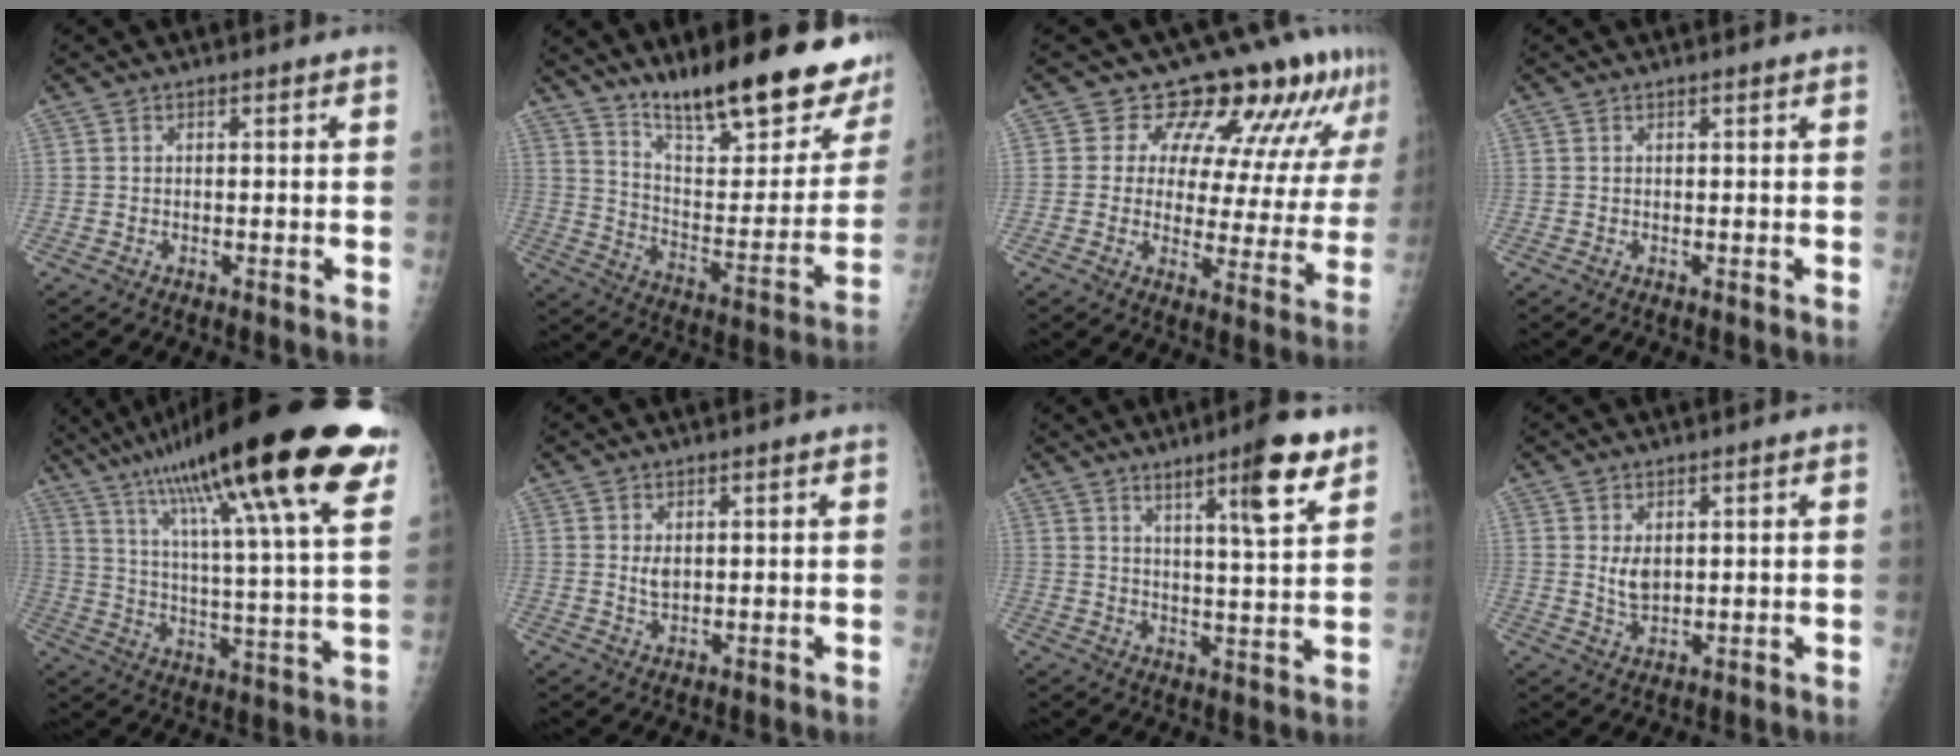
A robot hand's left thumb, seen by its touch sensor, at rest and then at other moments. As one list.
[{"total": 26.4, "force": [19.9, 6.8, 16.0], "torque": [-0.197, -0.103, 0.294]}, {"total": 15.4, "force": [11.4, 7.4, 7.4], "torque": [-0.041, -0.058, 0.124]}, {"total": 0.5, "force": [0.4, 0.0, 0.3], "torque": [-0.009, 0.000, 0.008]}, {"total": 33.6, "force": [21.4, 4.6, 25.5], "torque": [-0.370, -0.046, 0.331]}, {"total": 2.4, "force": [0.8, 1.1, 1.9], "torque": [-0.030, -0.006, 0.018]}, {"total": 10.9, "force": [6.9, 1.1, 8.4], "torque": [-0.118, -0.041, 0.102]}, {"total": 3.7, "force": [1.2, 2.0, 2.9], "torque": [-0.045, -0.016, 0.028]}]